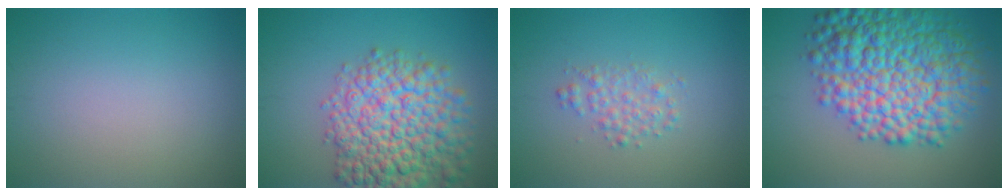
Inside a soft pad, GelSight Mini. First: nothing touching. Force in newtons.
{"total": 10.3, "press": 10.3, "slide": 0.4}
{"total": 2.0, "press": 2.0, "slide": 0.0}
{"total": 12.1, "press": 12.1, "slide": 0.0}